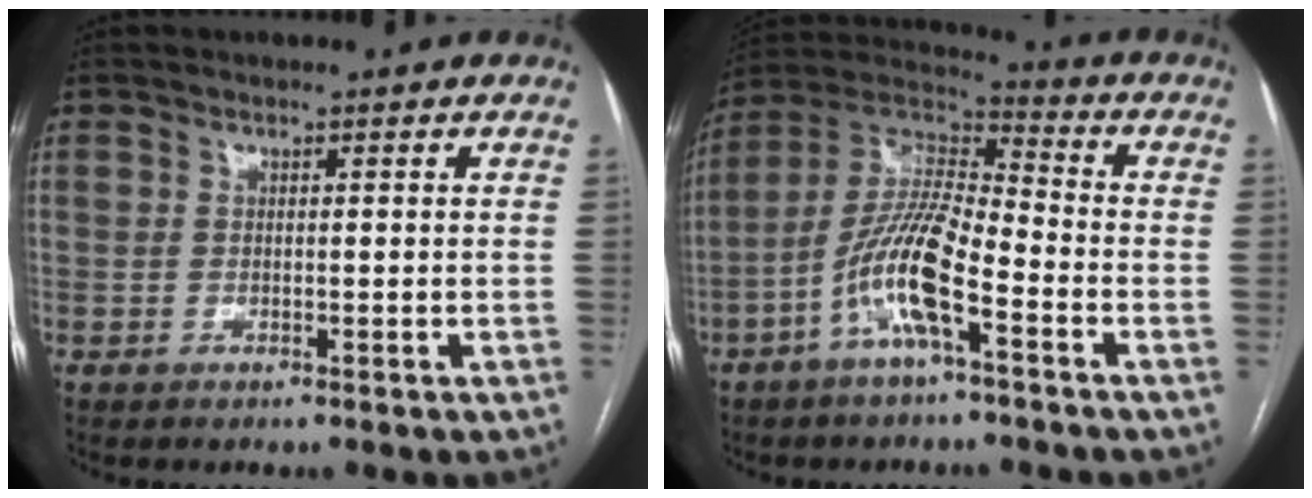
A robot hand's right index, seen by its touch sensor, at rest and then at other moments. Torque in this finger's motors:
{"motor_torque": [0.53, -0.41, 0.39, 0.21]}